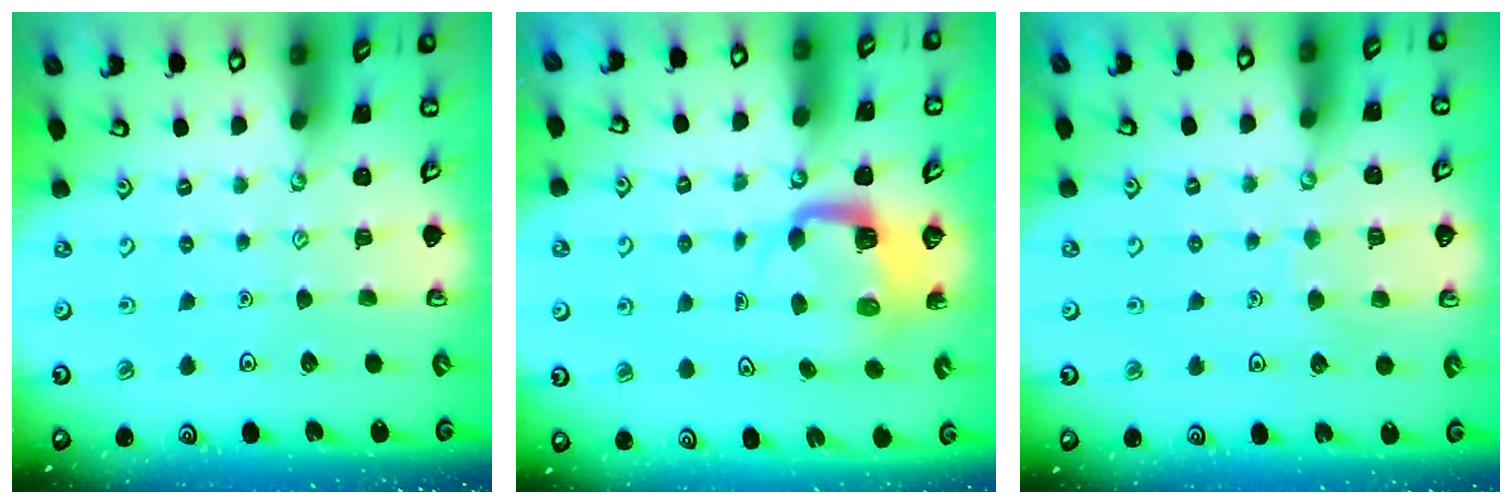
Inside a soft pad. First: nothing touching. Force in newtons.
{"total": 4.9, "press": 4.9, "slide": 0.4}
{"total": 3.3, "press": 3.3, "slide": 0.3}